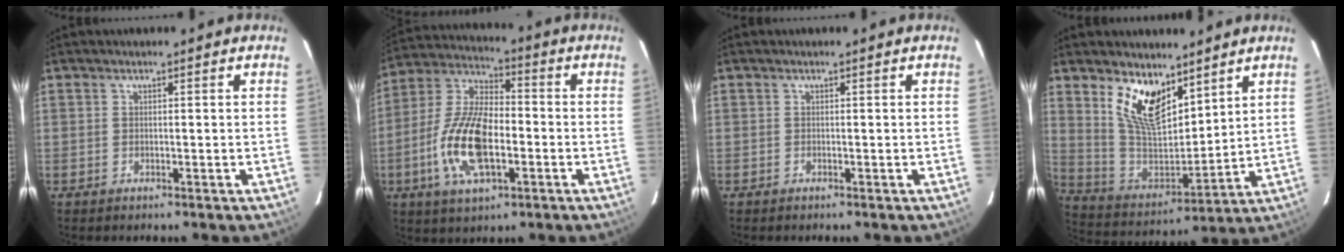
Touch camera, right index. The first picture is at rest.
{"total": 15.7, "force": [-4.3, 7.0, 13.4], "torque": [-0.284, -0.002, -0.084]}
{"total": 0.0}
{"total": 13.8, "force": [8.7, 6.5, 8.6], "torque": [-0.166, -0.006, 0.177]}